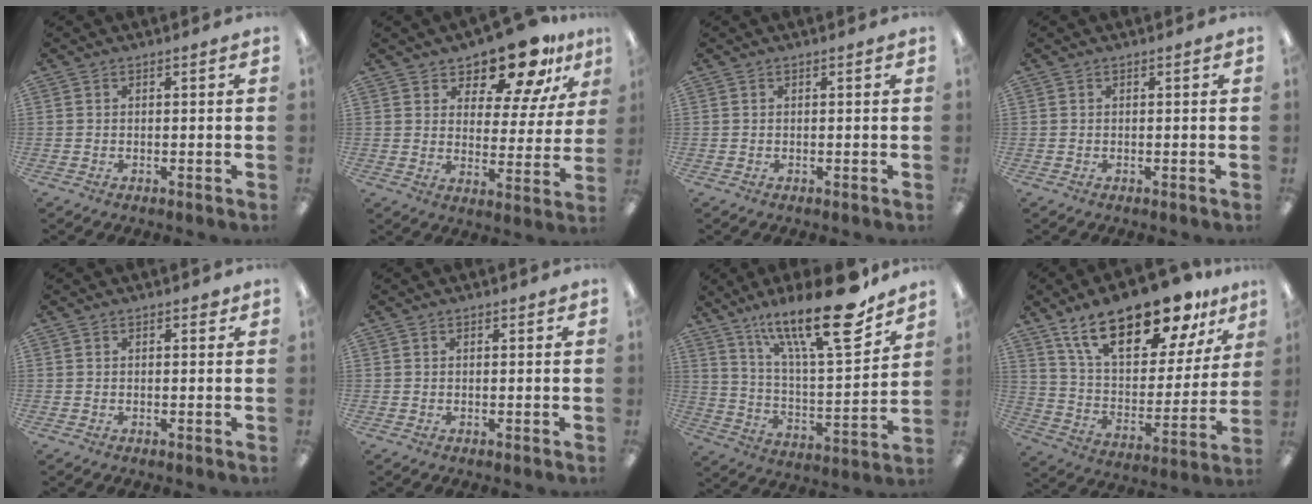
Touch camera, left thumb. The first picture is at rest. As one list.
[{"total": 14.1, "force": [11.7, 5.4, 5.8], "torque": [-0.097, -0.082, 0.208]}, {"total": 0.0}, {"total": 0.0}, {"total": 1.2, "force": [0.8, 0.7, 0.7], "torque": [0.002, -0.004, 0.010]}, {"total": 0.5, "force": [0.4, 0.2, 0.2], "torque": [0.004, -0.001, 0.006]}, {"total": 24.0, "force": [16.8, 6.0, 16.1], "torque": [-0.253, -0.106, 0.270]}, {"total": 24.1, "force": [17.2, 9.1, 14.1], "torque": [-0.241, -0.100, 0.295]}]